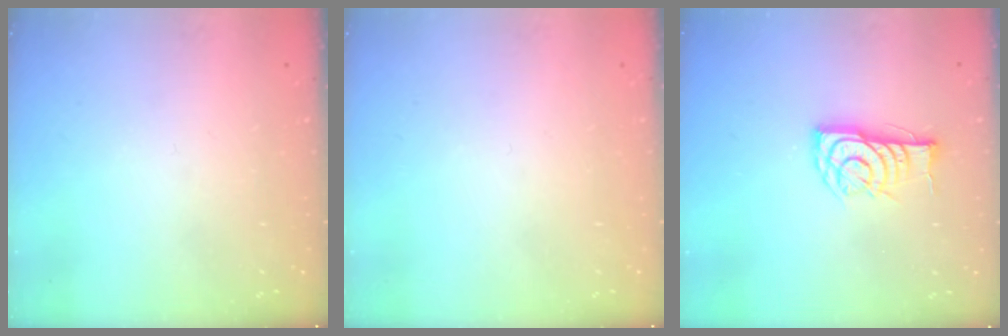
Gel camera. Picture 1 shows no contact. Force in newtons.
{"total": 1.5, "press": 1.5, "slide": 0.1}
{"total": 11.8, "press": 11.8, "slide": 0.9}